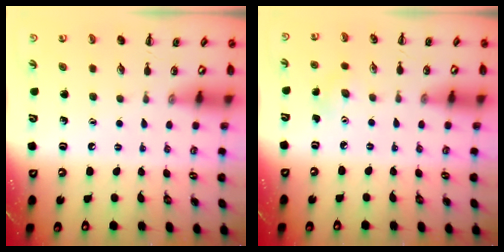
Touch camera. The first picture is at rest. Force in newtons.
{"total": 3.0, "press": 2.8, "slide": 0.8}